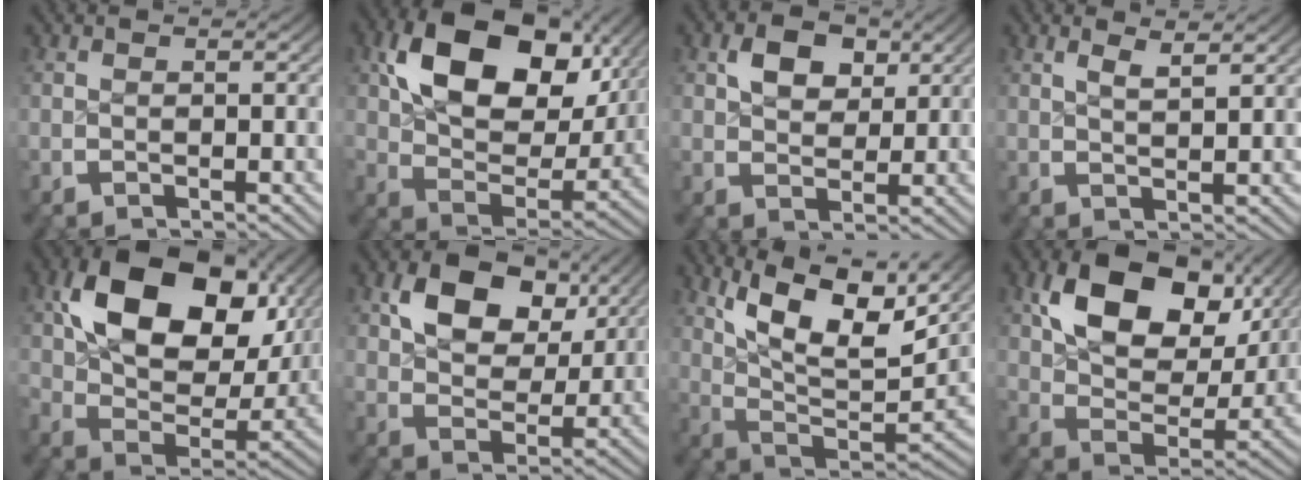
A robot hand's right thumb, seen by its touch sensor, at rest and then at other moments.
{"total": 15.2, "force": [4.7, 9.2, 11.1], "torque": [-0.202, -0.017, 0.078]}
{"total": 3.9, "force": [1.6, 2.6, 2.4], "torque": [-0.037, -0.007, 0.031]}
{"total": 2.0, "force": [1.7, 0.0, 1.1], "torque": [-0.018, -0.002, 0.038]}
{"total": 16.7, "force": [4.8, 10.5, 12.1], "torque": [-0.222, -0.016, 0.079]}
{"total": 7.8, "force": [3.2, 4.9, 5.2], "torque": [-0.098, -0.016, 0.057]}
{"total": 15.4, "force": [4.0, 8.9, 11.9], "torque": [-0.208, -0.018, 0.061]}
{"total": 13.0, "force": [4.6, 7.9, 9.3], "torque": [-0.163, -0.011, 0.073]}